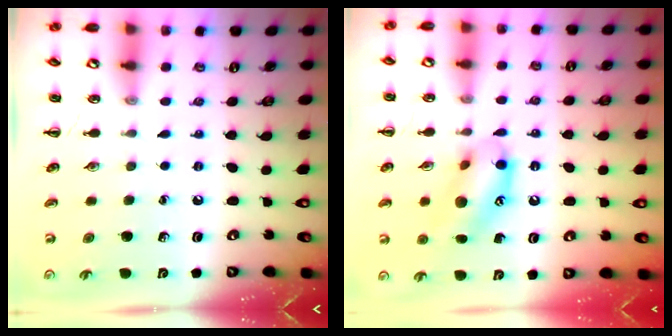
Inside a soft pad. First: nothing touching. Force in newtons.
{"total": 14.2, "press": 14.0, "slide": 2.1}